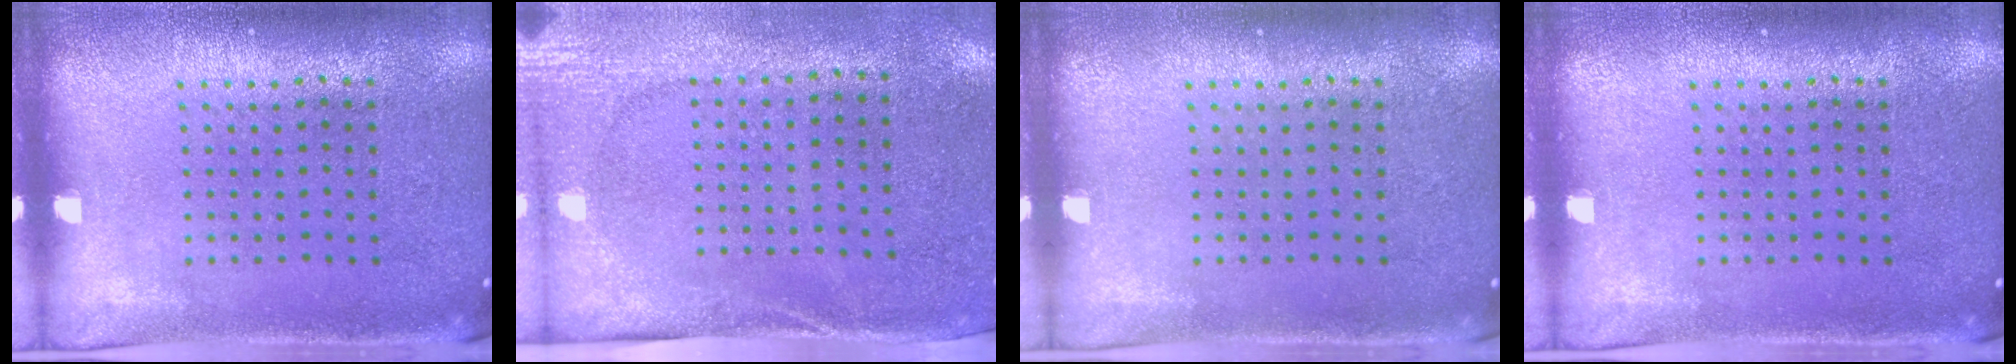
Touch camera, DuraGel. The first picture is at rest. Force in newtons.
{"total": 2.7, "press": 2.1, "slide": 1.6}
{"total": 0.0}
{"total": 0.0}